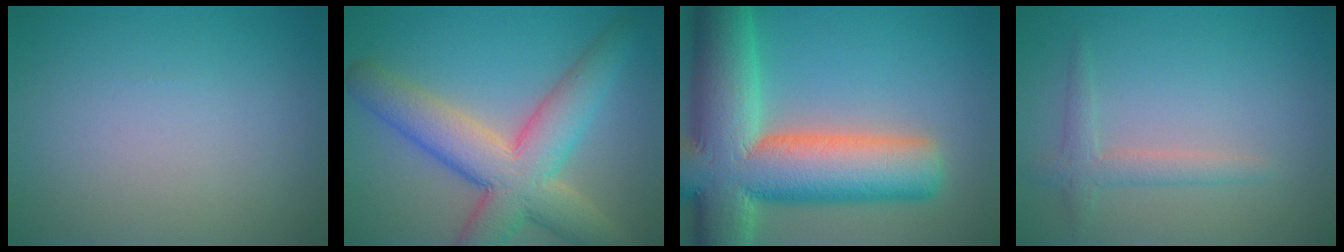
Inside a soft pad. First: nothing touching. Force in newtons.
{"total": 9.0, "press": 8.9, "slide": 0.8}
{"total": 15.9, "press": 15.9, "slide": 1.0}
{"total": 2.0, "press": 2.0, "slide": 0.0}